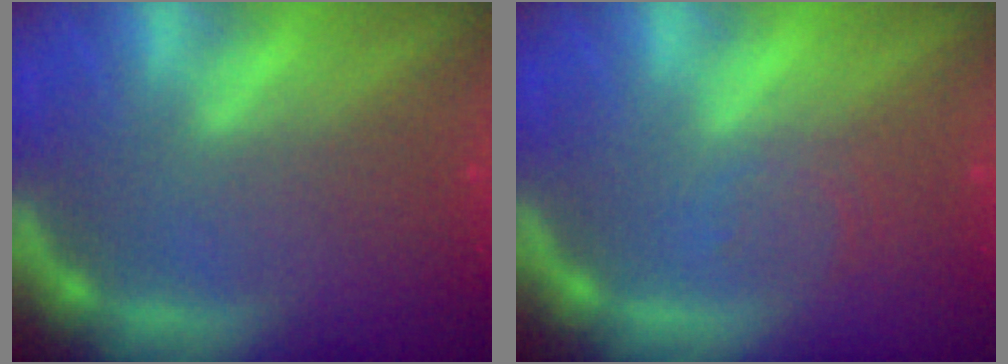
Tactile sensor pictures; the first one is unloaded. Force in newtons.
{"total": 1.5}